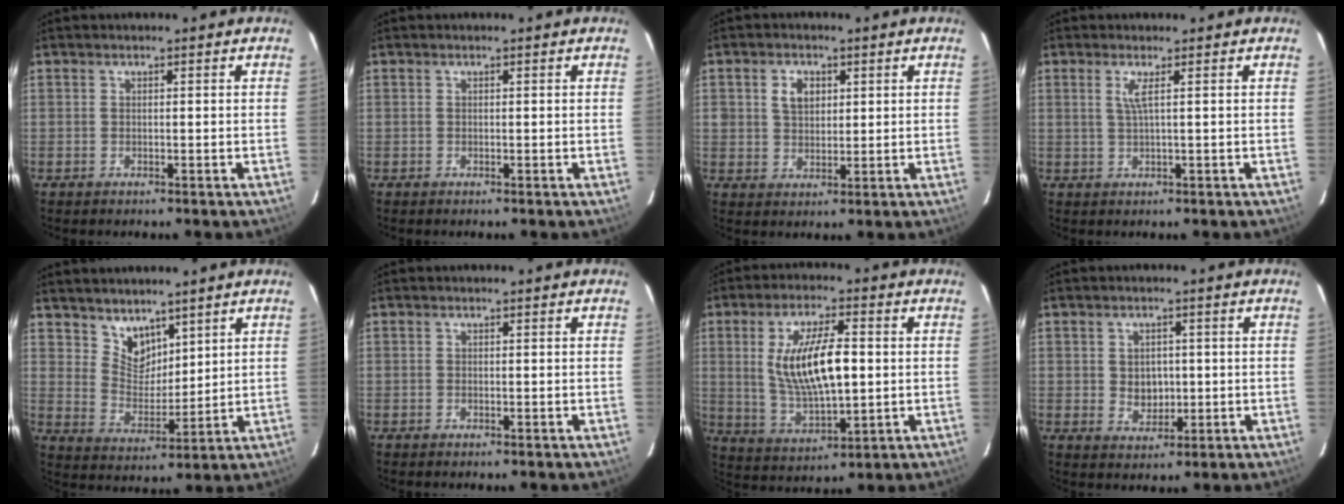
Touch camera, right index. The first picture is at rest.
{"total": 0.0}
{"total": 4.5, "force": [1.6, 3.5, 2.4], "torque": [-0.038, 0.011, 0.033]}
{"total": 2.1, "force": [0.7, -0.5, 1.9], "torque": [-0.037, -0.004, 0.014]}
{"total": 7.0, "force": [5.3, 4.0, 2.0], "torque": [-0.026, 0.000, 0.106]}
{"total": 0.0}
{"total": 13.9, "force": [1.4, 5.0, 12.9], "torque": [-0.243, -0.004, 0.037]}
{"total": 4.3, "force": [0.0, 3.6, 2.4], "torque": [-0.040, -0.001, 0.008]}